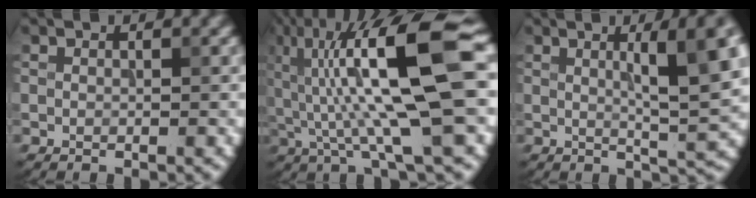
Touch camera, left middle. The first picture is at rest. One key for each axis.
{"total": 12.4, "fx": 1.4, "fy": 2.5, "fz": 12.1, "tx": -0.216, "ty": 0.017, "tz": 0.023}
{"total": 8.8, "fx": 2.5, "fy": 1.9, "fz": 8.2, "tx": -0.099, "ty": 0.008, "tz": 0.039}